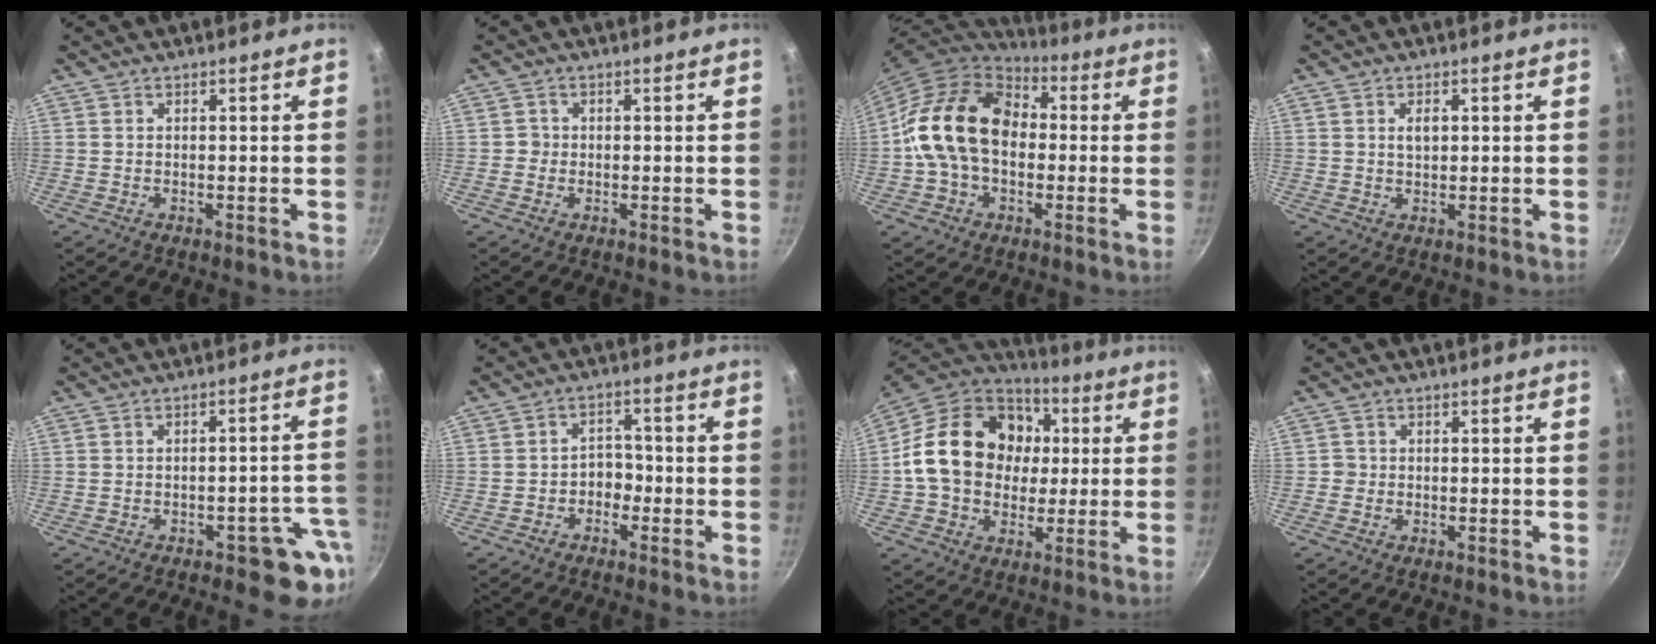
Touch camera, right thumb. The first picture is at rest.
{"total": 1.4, "force": [-0.3, 1.3, 0.2], "torque": [0.005, 0.002, -0.009]}
{"total": 18.3, "force": [0.1, 13.4, 12.4], "torque": [-0.193, 0.038, -0.010]}
{"total": 2.5, "force": [0.6, 1.6, 1.9], "torque": [-0.024, 0.001, 0.011]}
{"total": 7.9, "force": [-3.7, 4.0, 5.7], "torque": [-0.010, 0.043, -0.039]}
{"total": 3.7, "force": [-1.8, 2.7, 1.7], "torque": [0.004, 0.026, -0.033]}
{"total": 22.8, "force": [2.4, 18.0, 13.8], "torque": [-0.218, 0.027, 0.035]}
{"total": 1.2, "force": [-0.3, 1.2, 0.2], "torque": [0.002, 0.004, -0.008]}